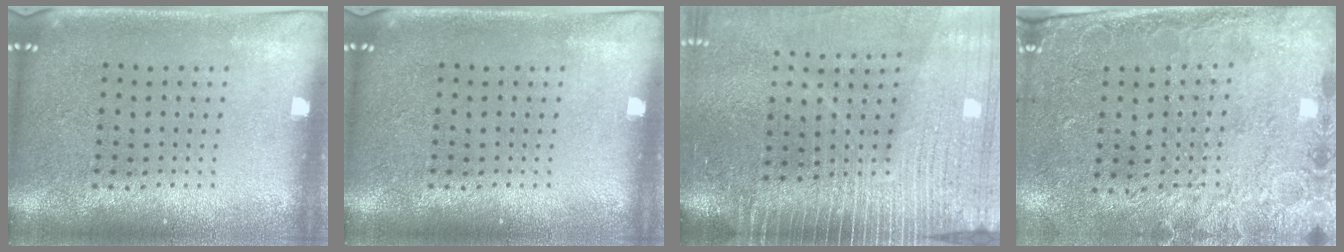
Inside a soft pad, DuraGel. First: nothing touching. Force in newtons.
{"total": 0.0}
{"total": 4.0, "press": 3.4, "slide": 2.1}
{"total": 2.6, "press": 2.1, "slide": 1.5}